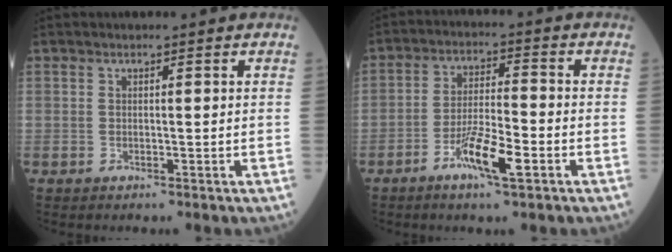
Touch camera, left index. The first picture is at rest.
{"total": 7.4, "force": [-3.8, 0.9, 6.4], "torque": [-0.125, -0.005, -0.069]}